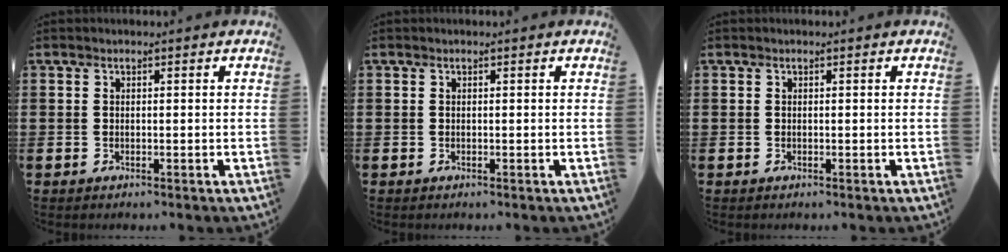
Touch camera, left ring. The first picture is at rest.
{"total": 0.0}
{"total": 0.0}